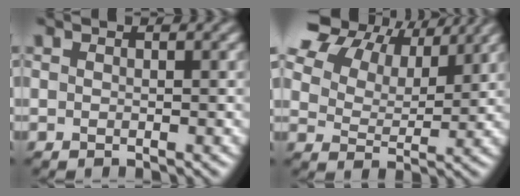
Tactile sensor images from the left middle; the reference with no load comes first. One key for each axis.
{"total": 12.1, "fx": 8.3, "fy": 6.6, "fz": 5.9, "tx": -0.146, "ty": 0.022, "tz": 0.151}